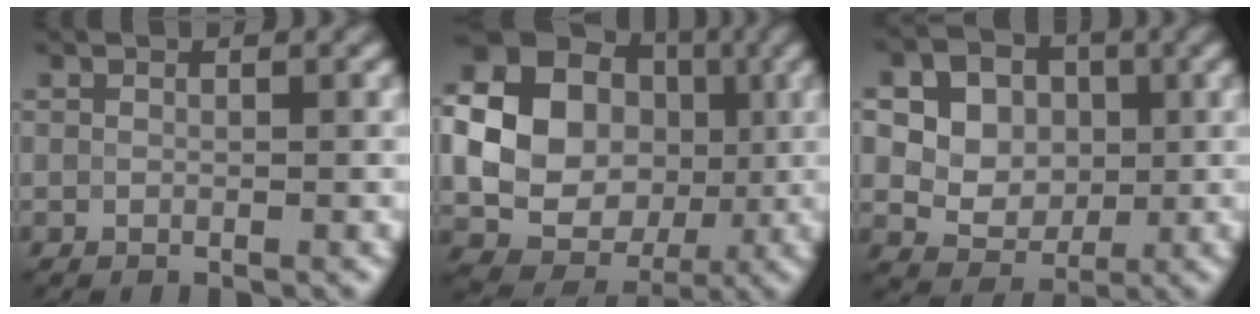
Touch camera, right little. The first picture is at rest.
{"total": 17.9, "force": [1.1, 16.3, 7.2], "torque": [-0.159, 0.013, -0.005]}
{"total": 9.9, "force": [2.8, 8.1, 4.8], "torque": [-0.093, 0.040, 0.043]}